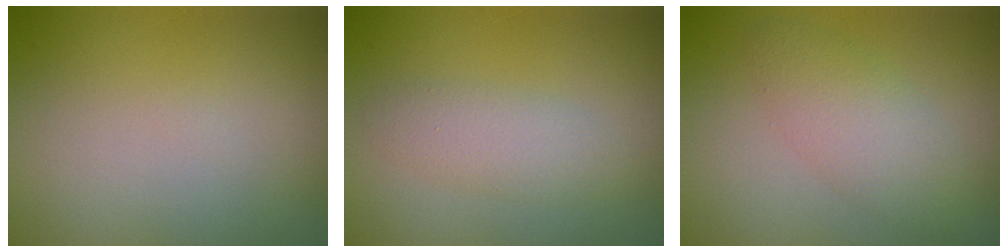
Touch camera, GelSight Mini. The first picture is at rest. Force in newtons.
{"total": 2.4, "press": 2.4, "slide": 0.1}
{"total": 3.5, "press": 3.5, "slide": 0.1}